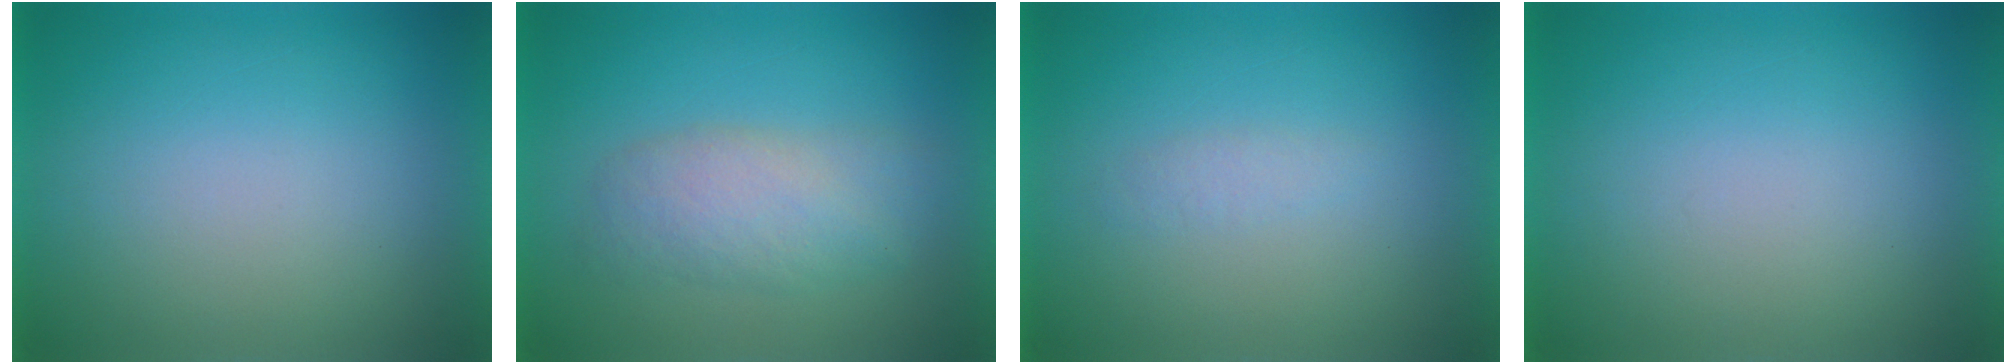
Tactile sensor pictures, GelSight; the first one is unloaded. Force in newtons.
{"total": 4.2}
{"total": 1.3}
{"total": 0.0}